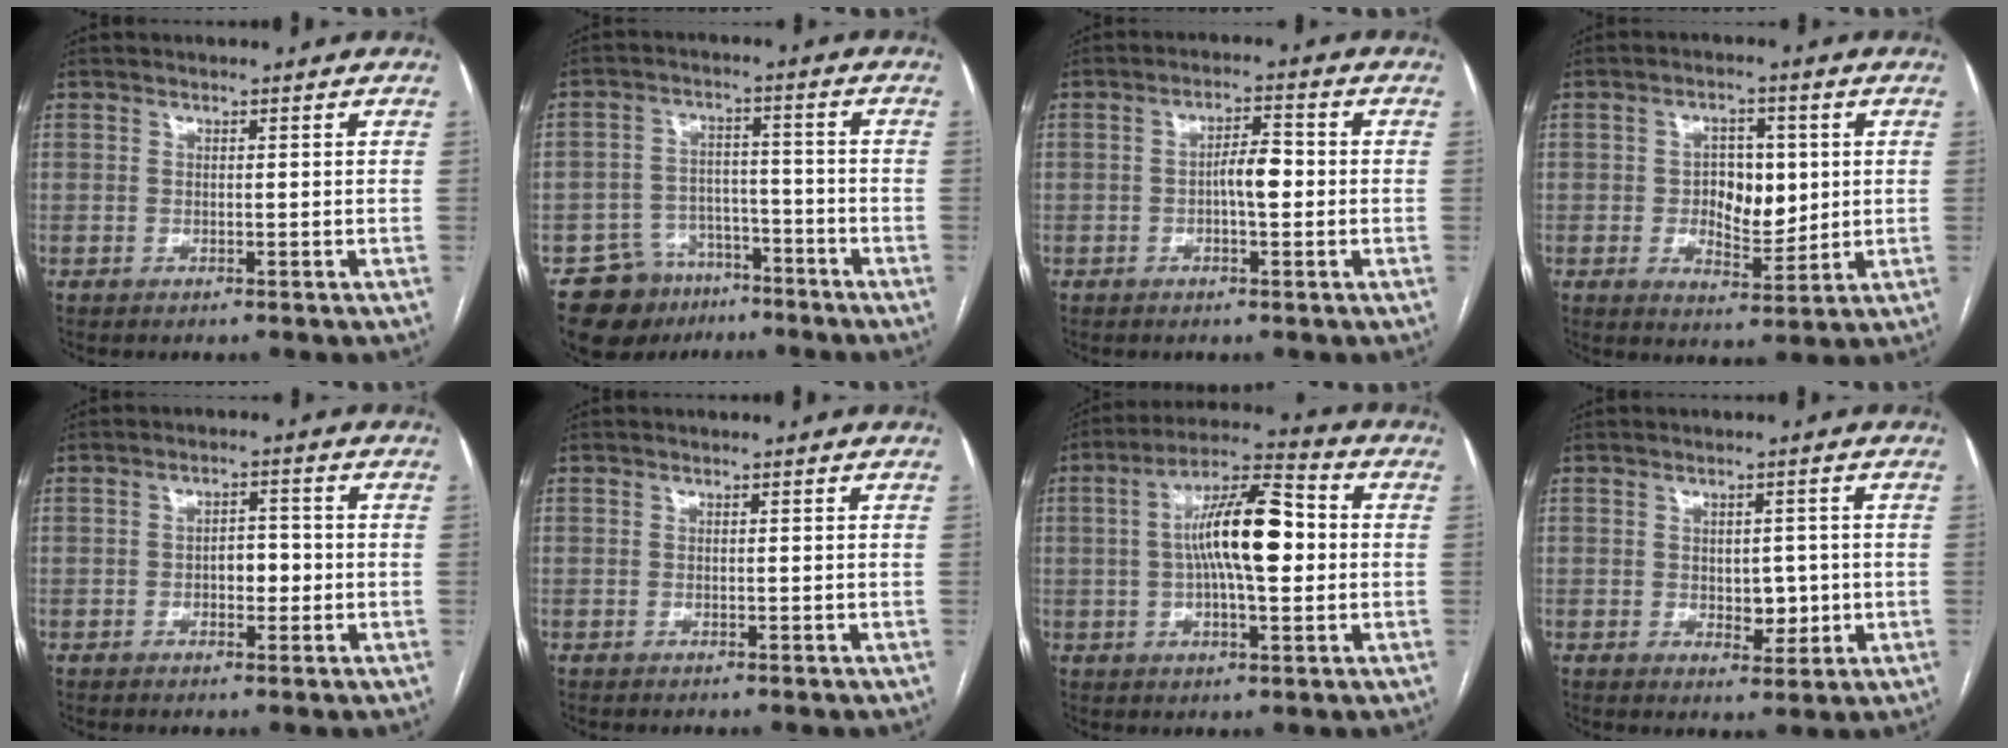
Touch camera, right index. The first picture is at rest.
{"total": 9.7, "force": [-7.1, 6.3, 2.0], "torque": [-0.031, 0.026, -0.109]}
{"total": 4.2, "force": [-0.6, 1.3, 3.9], "torque": [-0.063, 0.012, -0.010]}
{"total": 7.2, "force": [0.6, 4.2, 5.8], "torque": [-0.083, 0.009, 0.018]}
{"total": 3.5, "force": [-0.7, 1.9, 2.8], "torque": [-0.039, 0.009, -0.009]}
{"total": 0.0}
{"total": 13.1, "force": [0.7, 3.5, 12.6], "torque": [-0.226, 0.028, 0.007]}
{"total": 4.2, "force": [-0.2, 2.7, 3.2], "torque": [-0.033, 0.002, 0.007]}